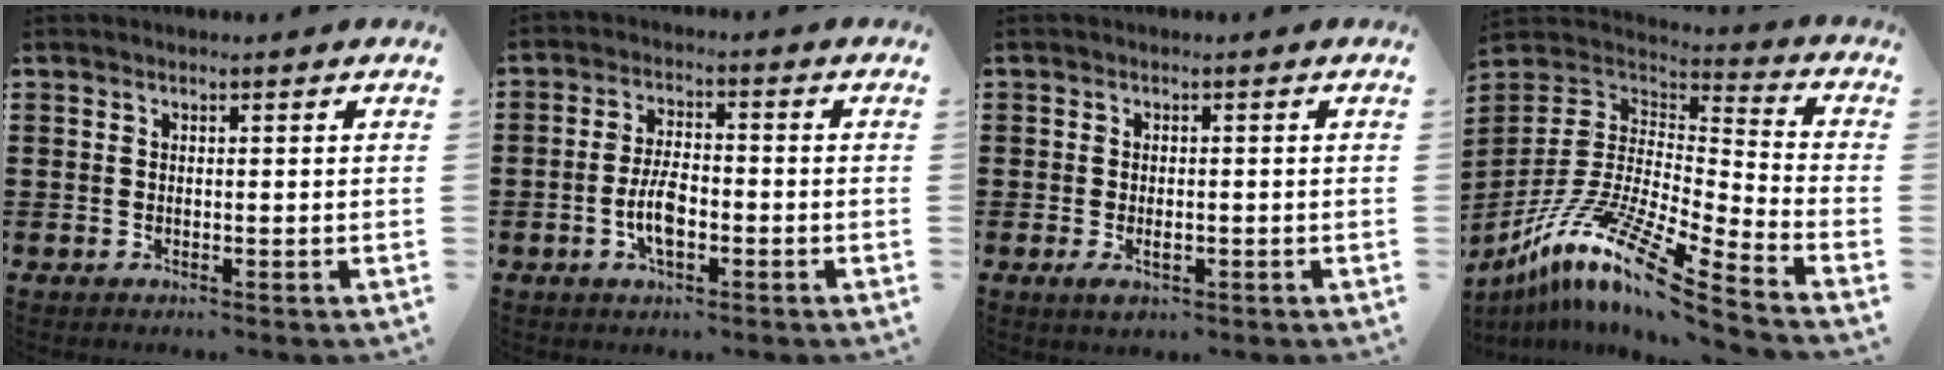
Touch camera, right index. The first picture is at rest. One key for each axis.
{"total": 5.6, "fx": -1.6, "fy": 2.4, "fz": 4.9, "tx": -0.109, "ty": 0.001, "tz": -0.036}
{"total": 2.2, "fx": -0.6, "fy": 1.1, "fz": 1.8, "tx": -0.034, "ty": 0.001, "tz": -0.011}
{"total": 12.9, "fx": -8.9, "fy": 1.5, "fz": 9.2, "tx": -0.190, "ty": 0.002, "tz": -0.179}